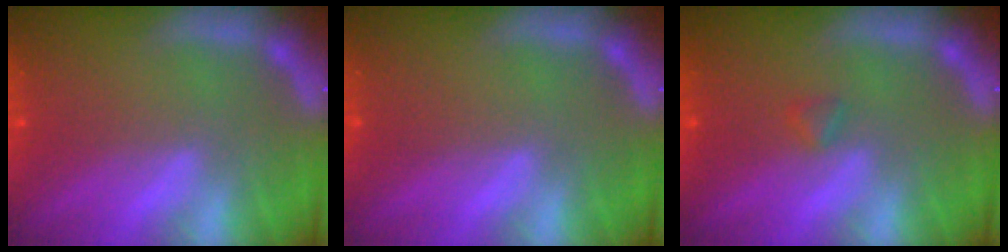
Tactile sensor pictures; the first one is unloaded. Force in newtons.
{"total": 0.0}
{"total": 0.9}